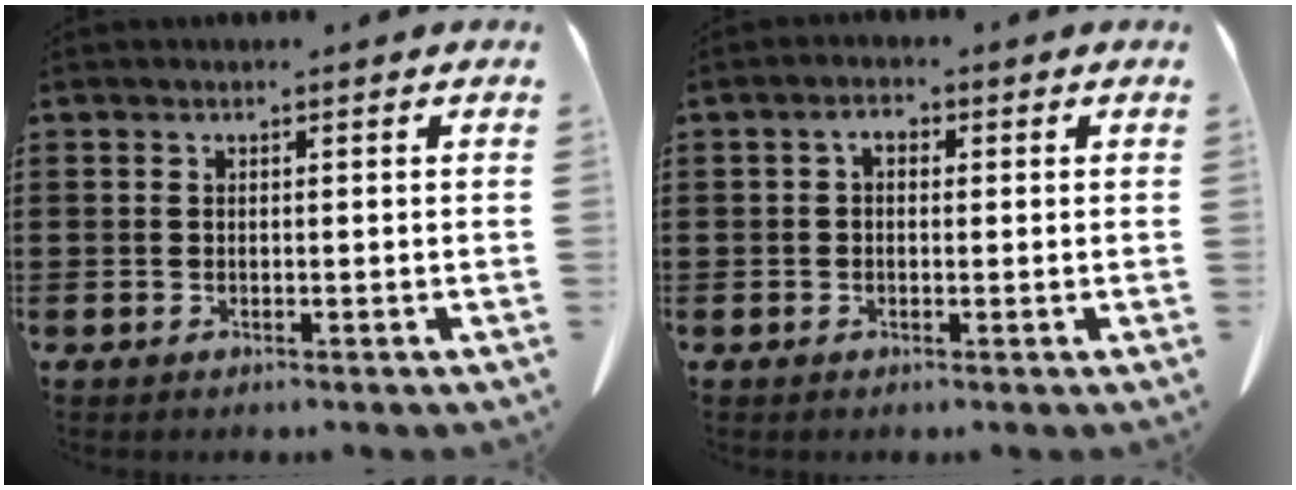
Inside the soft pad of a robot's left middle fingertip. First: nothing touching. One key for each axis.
{"total": 2.2, "fx": 0.1, "fy": 1.3, "fz": 1.8, "tx": -0.039, "ty": 0.009, "tz": 0.000}